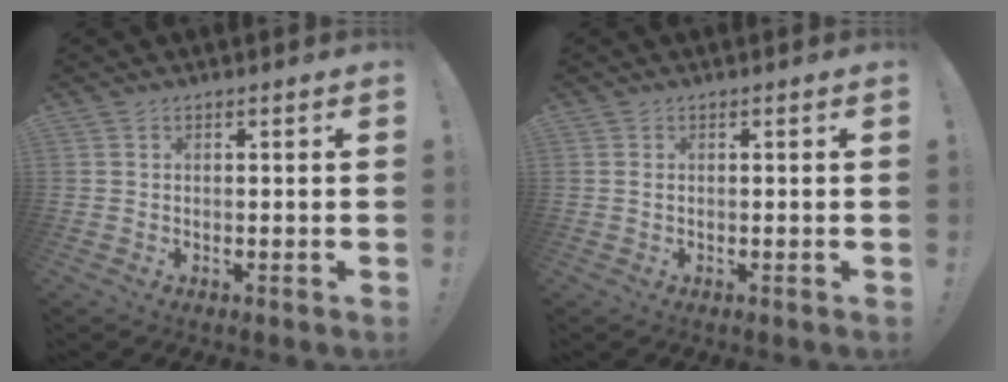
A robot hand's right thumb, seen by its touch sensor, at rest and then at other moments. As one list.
[{"total": 0.6, "force": [0.1, 0.2, 0.6], "torque": [-0.017, 0.005, 0.002]}]